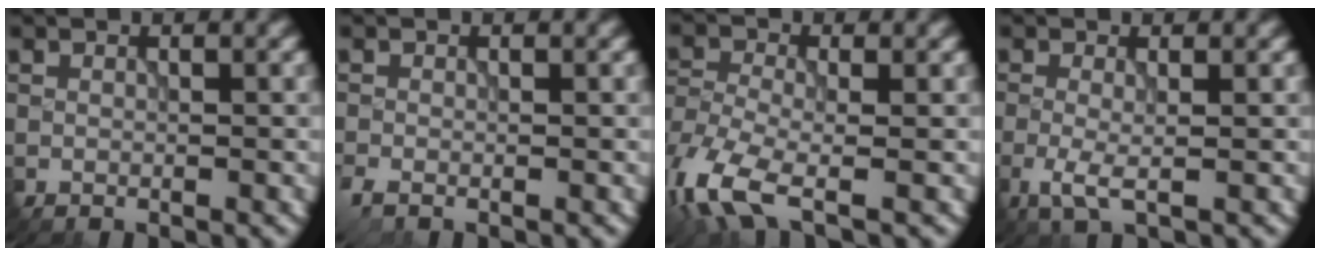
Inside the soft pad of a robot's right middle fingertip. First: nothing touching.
{"total": 1.8, "force": [-1.1, 0.8, 1.2], "torque": [-0.030, -0.008, -0.024]}
{"total": 7.2, "force": [-4.1, 3.2, 5.0], "torque": [-0.118, -0.013, -0.091]}
{"total": 2.3, "force": [-0.9, 0.6, 2.0], "torque": [-0.049, -0.007, -0.021]}